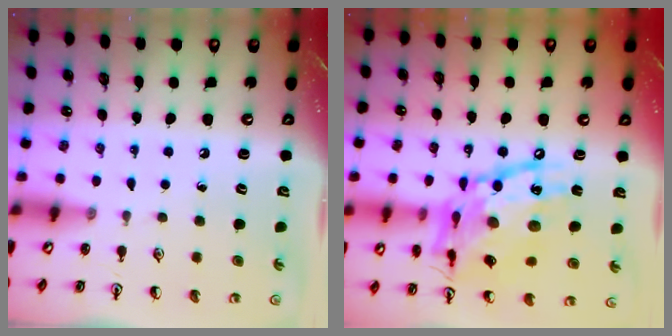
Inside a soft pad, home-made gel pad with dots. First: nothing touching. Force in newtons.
{"total": 22.2, "press": 22.1, "slide": 1.8}